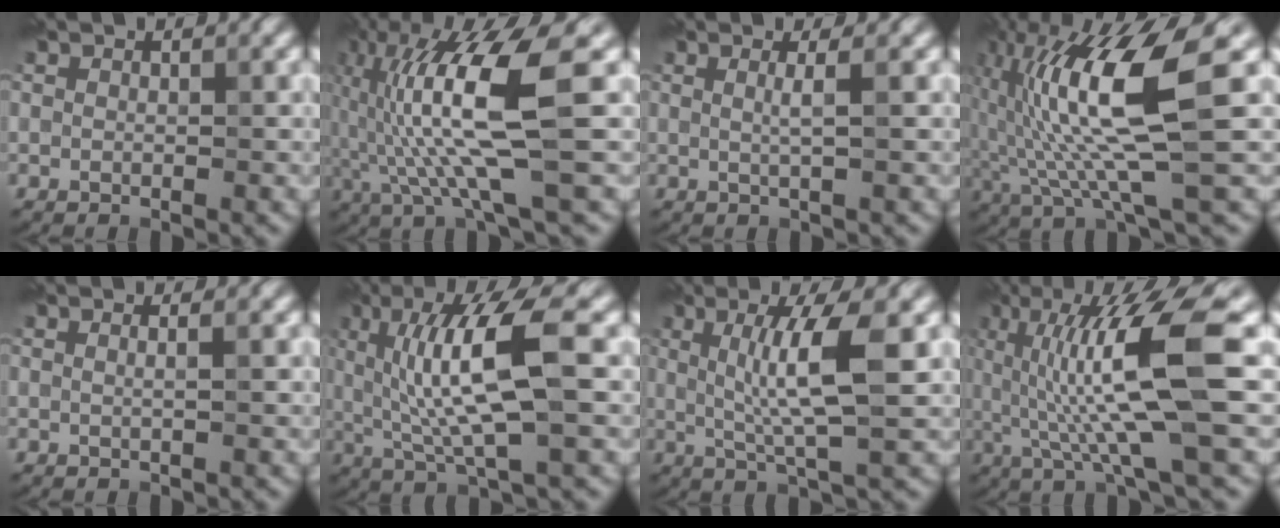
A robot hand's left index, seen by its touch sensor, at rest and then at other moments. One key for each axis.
{"total": 10.2, "fx": 0.0, "fy": 1.5, "fz": 10.1, "tx": -0.193, "ty": 0.010, "tz": 0.004}
{"total": 1.3, "fx": 0.4, "fy": 0.1, "fz": 1.3, "tx": -0.022, "ty": 0.002, "tz": 0.001}
{"total": 11.0, "fx": 1.0, "fy": 2.0, "fz": 10.7, "tx": -0.205, "ty": 0.006, "tz": 0.021}
{"total": 0.9, "fx": 0.4, "fy": 0.2, "fz": 0.7, "tx": -0.007, "ty": -0.006, "tz": -0.002}
{"total": 8.8, "fx": 1.5, "fy": 1.7, "fz": 8.6, "tx": -0.155, "ty": -0.004, "tz": 0.031}
{"total": 5.8, "fx": 1.1, "fy": 0.5, "fz": 5.6, "tx": -0.105, "ty": 0.004, "tz": 0.021}
{"total": 10.5, "fx": 0.9, "fy": 1.6, "fz": 10.3, "tx": -0.173, "ty": 0.003, "tz": 0.020}